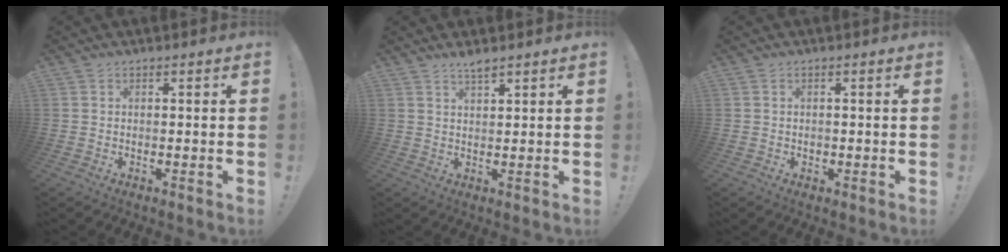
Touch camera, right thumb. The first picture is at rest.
{"total": 2.9, "force": [2.5, 0.2, 1.5], "torque": [-0.024, -0.016, 0.042]}
{"total": 0.8, "force": [-0.1, 0.7, 0.2], "torque": [-0.011, 0.005, -0.001]}